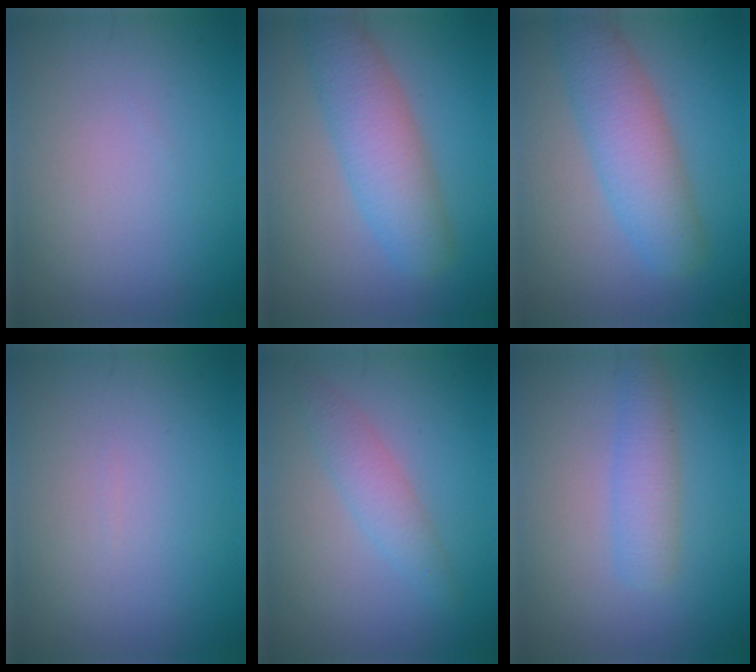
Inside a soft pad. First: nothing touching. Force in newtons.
{"total": 5.3, "press": 5.3, "slide": 0.2}
{"total": 5.3, "press": 5.3, "slide": 0.2}
{"total": 0.0}
{"total": 2.4, "press": 2.4, "slide": 0.1}
{"total": 2.8, "press": 2.8, "slide": 0.1}